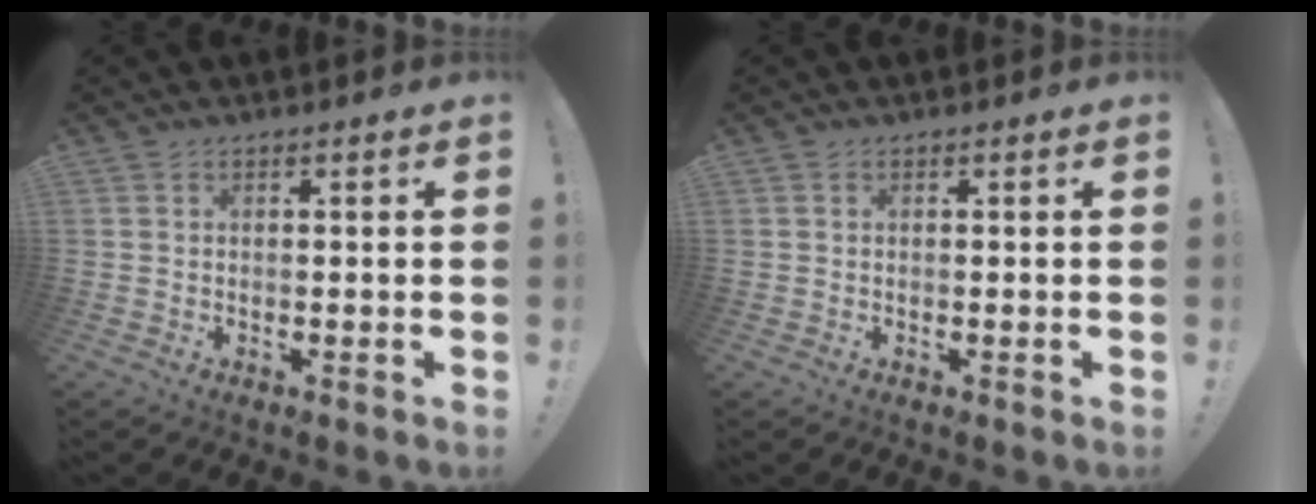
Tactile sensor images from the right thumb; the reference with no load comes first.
{"total": 0.0}